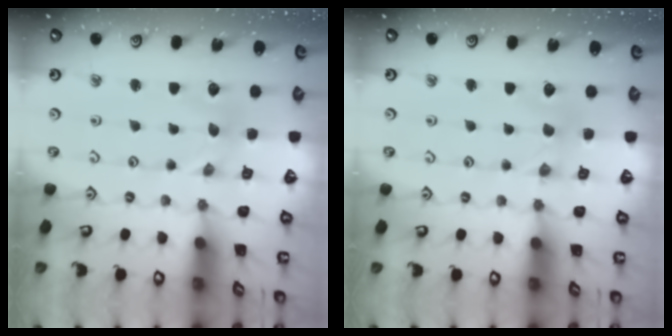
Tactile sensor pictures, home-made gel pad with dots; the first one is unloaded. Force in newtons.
{"total": 0.9, "press": 0.8, "slide": 0.2}